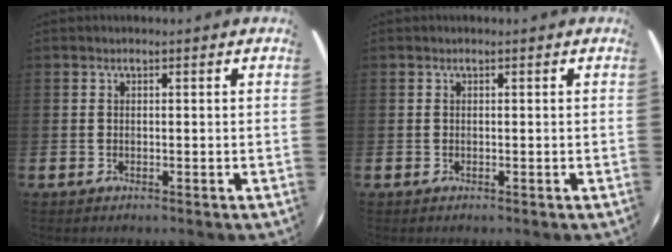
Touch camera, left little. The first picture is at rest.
{"total": 0.0}